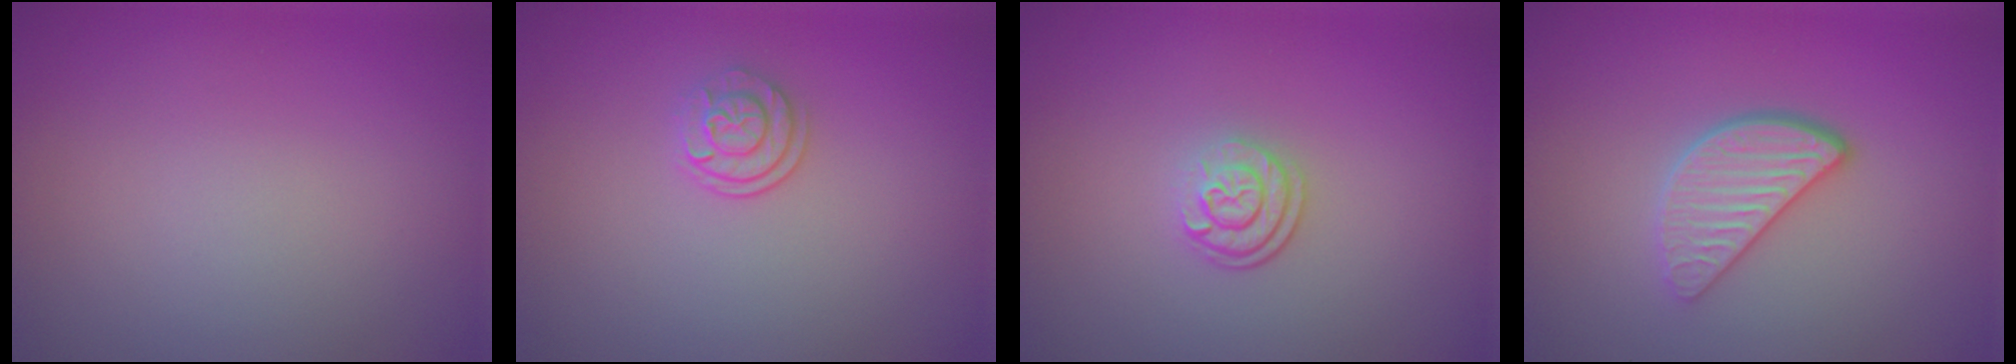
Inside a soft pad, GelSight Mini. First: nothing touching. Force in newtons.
{"total": 2.2, "press": 1.7, "slide": 1.4}
{"total": 2.6, "press": 1.9, "slide": 1.8}
{"total": 3.6, "press": 2.9, "slide": 2.1}